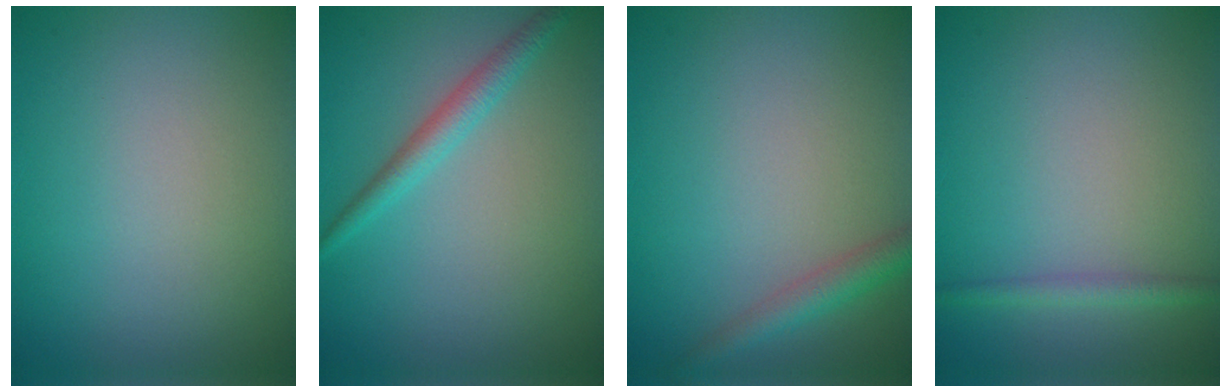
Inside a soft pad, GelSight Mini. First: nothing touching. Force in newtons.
{"total": 2.2, "press": 2.2, "slide": 0.1}
{"total": 2.4, "press": 2.4, "slide": 0.2}
{"total": 1.5, "press": 1.5, "slide": 0.0}